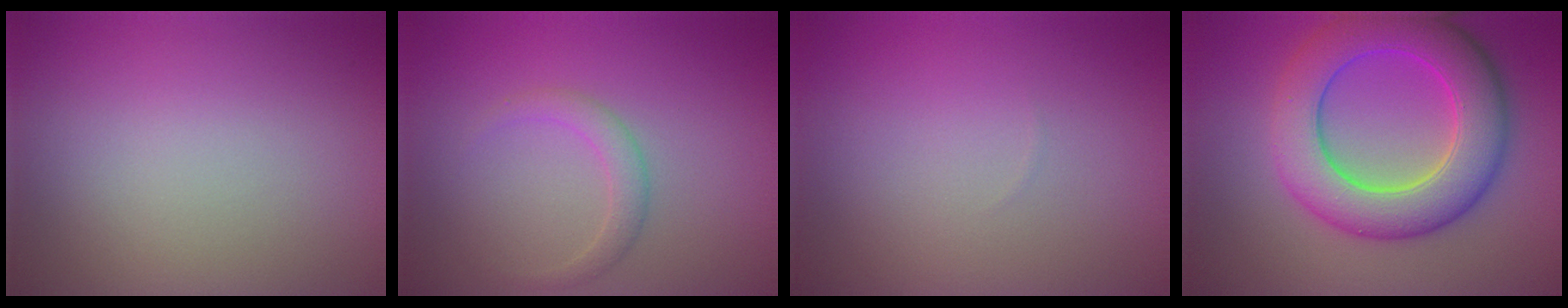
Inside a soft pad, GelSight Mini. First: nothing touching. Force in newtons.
{"total": 1.7, "press": 1.7, "slide": 0.1}
{"total": 0.0}
{"total": 8.9, "press": 8.9, "slide": 0.3}